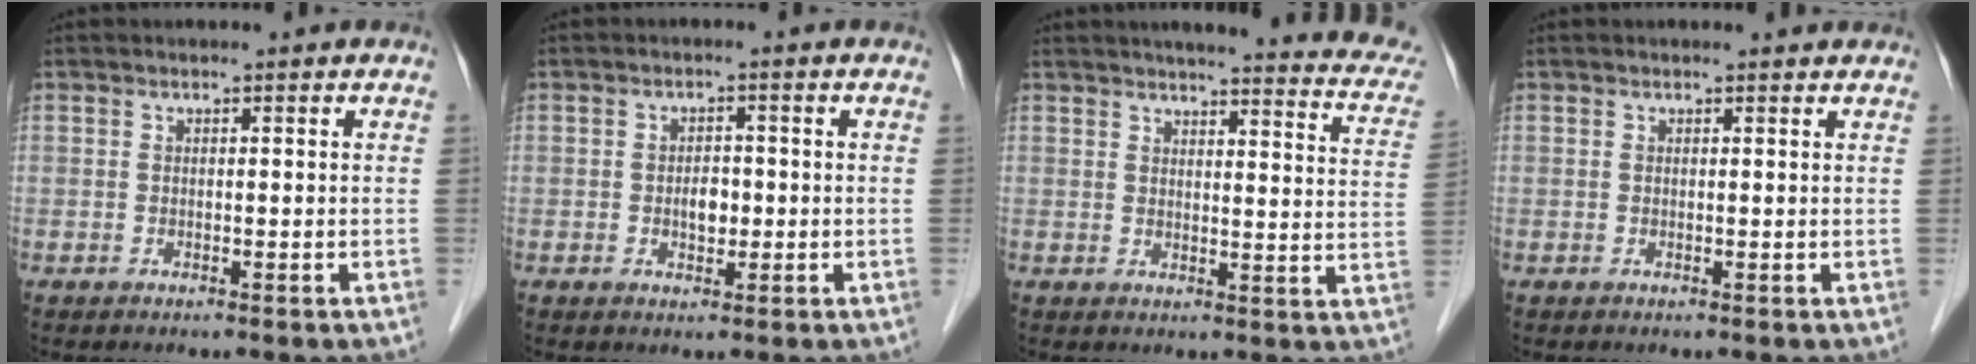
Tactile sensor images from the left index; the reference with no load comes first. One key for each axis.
{"total": 2.6, "fx": -0.4, "fy": 1.6, "fz": 2.0, "tx": -0.031, "ty": 0.003, "tz": -0.004}
{"total": 19.5, "fx": 17.3, "fy": 2.6, "fz": 8.6, "tx": -0.092, "ty": -0.032, "tz": 0.182}
{"total": 1.2, "fx": 1.2, "fy": 0.2, "fz": 0.1, "tx": -0.013, "ty": 0.001, "tz": 0.011}